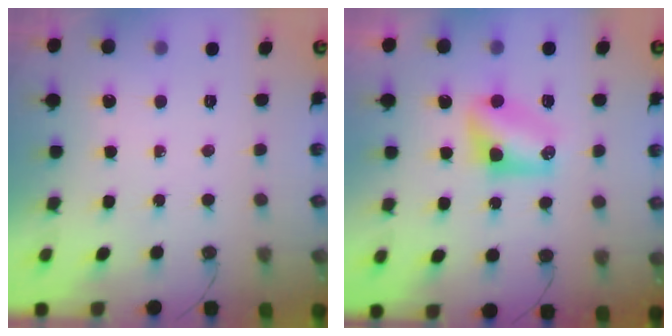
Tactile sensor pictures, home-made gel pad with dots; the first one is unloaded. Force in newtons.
{"total": 7.1, "press": 7.0, "slide": 1.0}